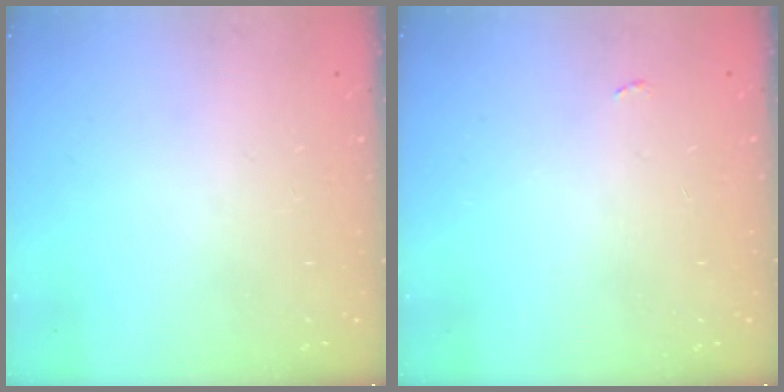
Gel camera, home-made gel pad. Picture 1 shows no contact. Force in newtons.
{"total": 2.2, "press": 2.2, "slide": 0.3}